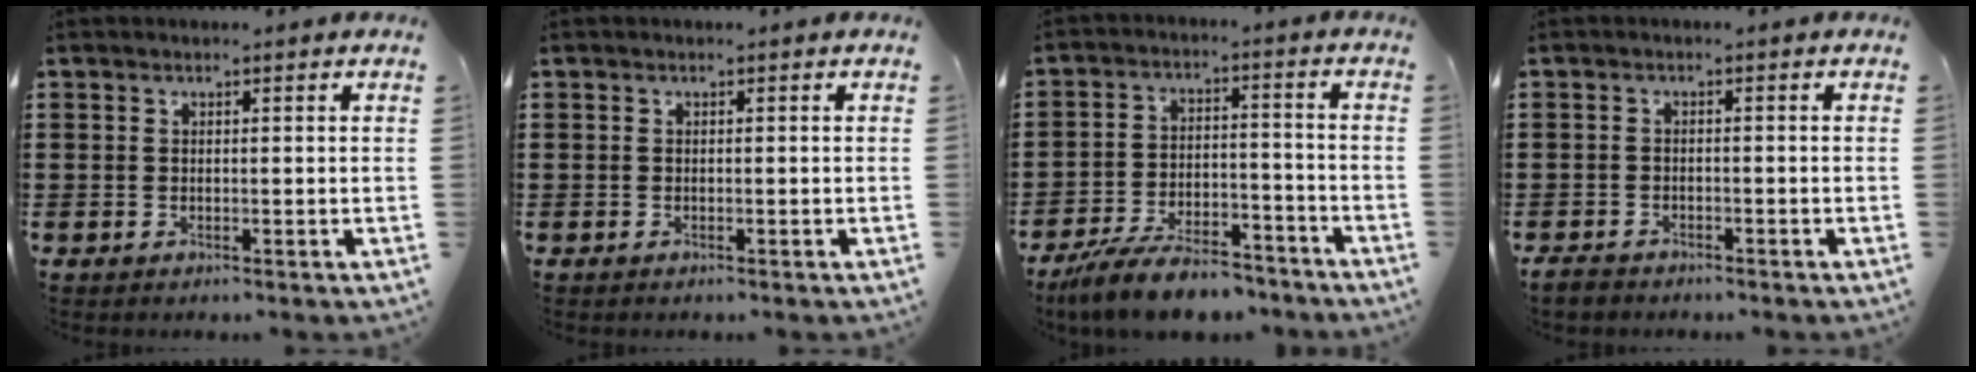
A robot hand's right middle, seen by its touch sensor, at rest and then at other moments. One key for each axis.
{"total": 0.0}
{"total": 9.1, "fx": -8.2, "fy": 2.0, "fz": 3.4, "tx": -0.065, "ty": 0.020, "tz": -0.157}
{"total": 1.7, "fx": -1.5, "fy": 0.6, "fz": 0.4, "tx": -0.018, "ty": 0.001, "tz": -0.034}